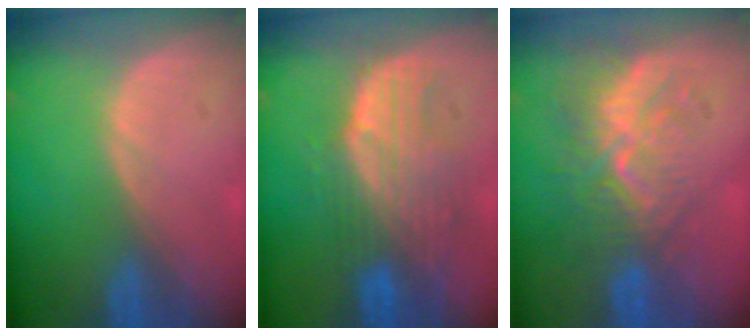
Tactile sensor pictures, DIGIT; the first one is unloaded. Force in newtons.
{"total": 9.2, "press": 8.4, "slide": 3.7}
{"total": 9.8, "press": 8.5, "slide": 4.8}